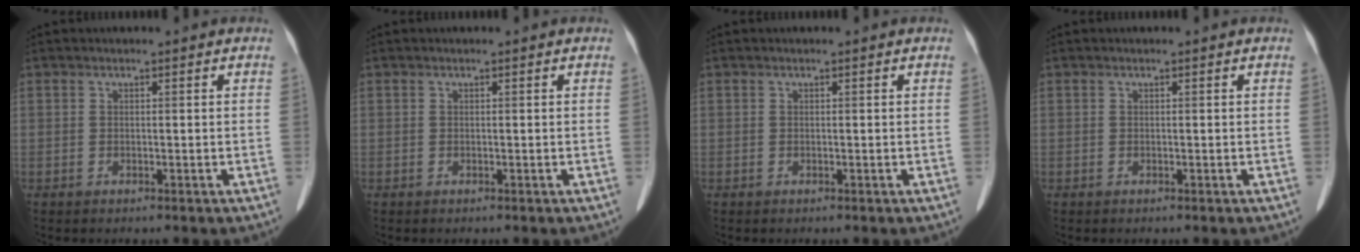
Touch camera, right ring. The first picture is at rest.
{"total": 0.0}
{"total": 0.0}
{"total": 0.0}